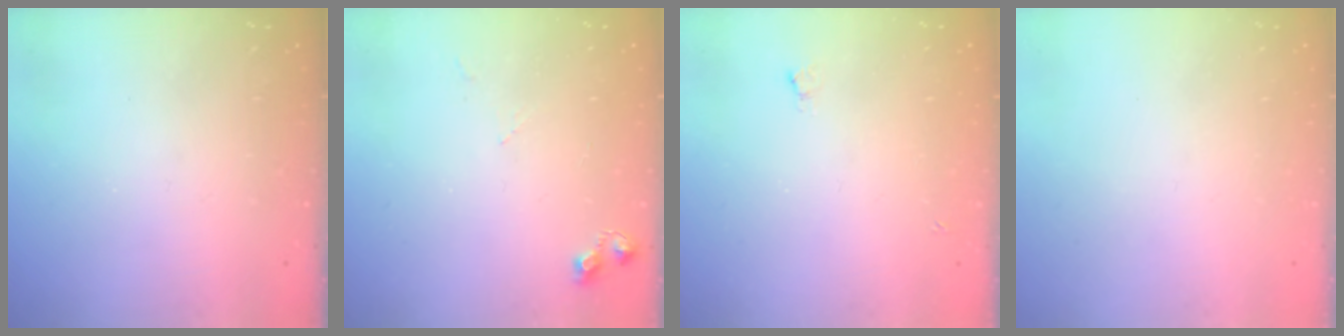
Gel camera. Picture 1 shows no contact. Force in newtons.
{"total": 6.6, "press": 6.5, "slide": 0.9}
{"total": 2.6, "press": 2.6, "slide": 0.5}
{"total": 0.0}